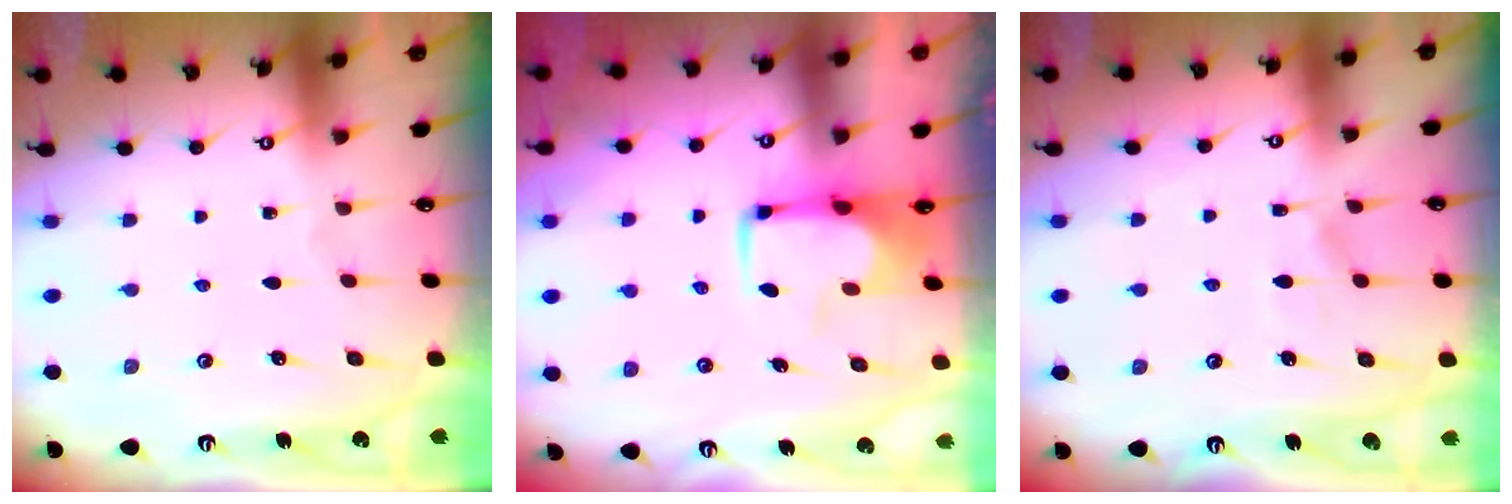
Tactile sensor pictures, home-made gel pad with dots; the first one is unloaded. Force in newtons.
{"total": 1.0, "press": 0.7, "slide": 0.7}
{"total": 5.4, "press": 5.4, "slide": 0.7}